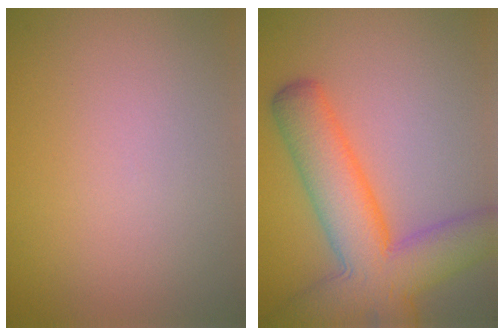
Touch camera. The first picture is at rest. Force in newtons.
{"total": 9.3, "press": 9.3, "slide": 0.7}